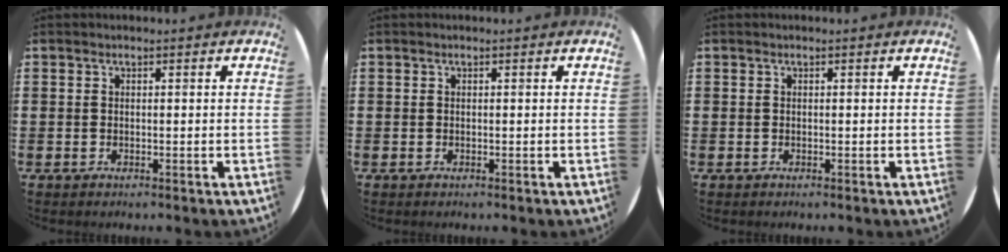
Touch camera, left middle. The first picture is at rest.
{"total": 0.0}
{"total": 0.0}